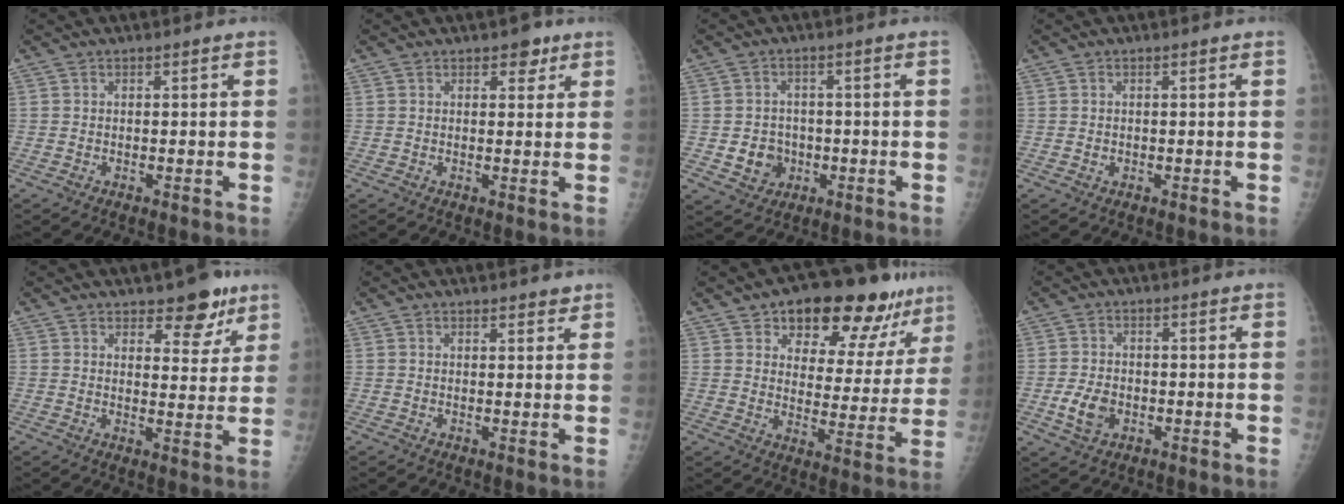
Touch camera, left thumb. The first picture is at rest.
{"total": 2.9, "force": [1.8, 1.7, 1.6], "torque": [-0.002, -0.006, 0.021]}
{"total": 5.8, "force": [-1.2, 5.2, 2.3], "torque": [-0.012, 0.008, -0.014]}
{"total": 0.8, "force": [-0.1, 0.6, 0.4], "torque": [-0.004, 0.001, 0.000]}
{"total": 7.8, "force": [5.3, 3.7, 4.4], "torque": [-0.023, -0.030, 0.072]}
{"total": 2.2, "force": [1.8, 0.8, 0.9], "torque": [-0.001, -0.007, 0.022]}
{"total": 18.6, "force": [12.6, 8.8, 10.5], "torque": [-0.089, -0.047, 0.170]}
{"total": 5.0, "force": [-1.4, 3.5, 3.3], "torque": [-0.057, 0.003, -0.023]}